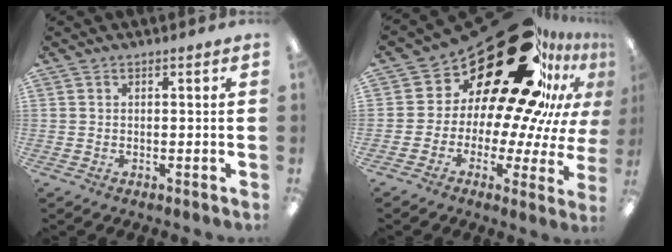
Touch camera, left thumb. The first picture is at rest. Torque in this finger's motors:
{"motor_torque": [1.26, 3.75, 1.43, -1.34, 0.09]}